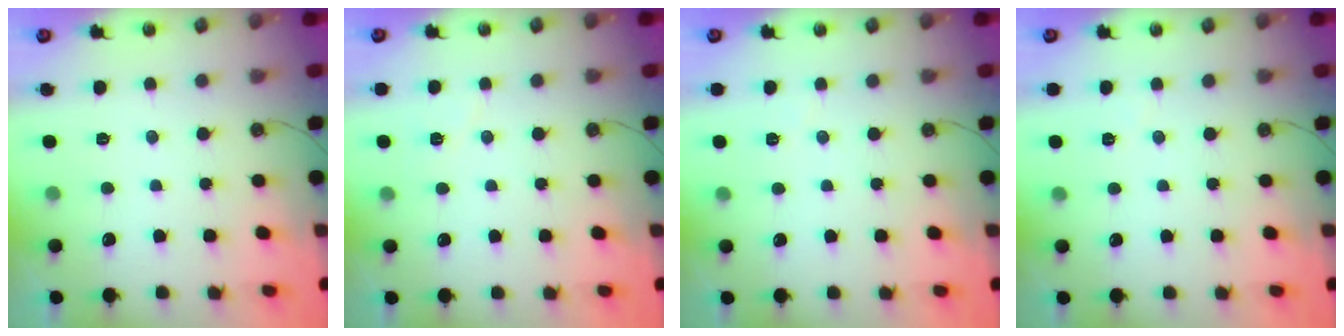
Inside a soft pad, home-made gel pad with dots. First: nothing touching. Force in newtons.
{"total": 5.8, "press": 5.2, "slide": 2.7}
{"total": 3.0, "press": 2.0, "slide": 2.2}
{"total": 3.0, "press": 2.0, "slide": 2.2}